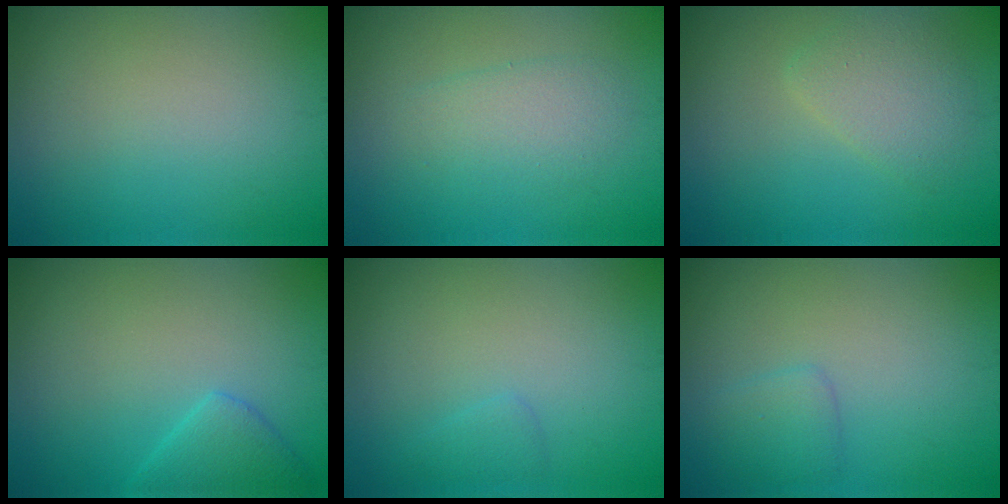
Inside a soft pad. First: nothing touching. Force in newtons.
{"total": 2.6, "press": 2.6, "slide": 0.2}
{"total": 2.5, "press": 2.5, "slide": 0.1}
{"total": 2.9, "press": 2.9, "slide": 0.3}
{"total": 0.9, "press": 0.9, "slide": 0.0}
{"total": 1.6, "press": 1.6, "slide": 0.0}